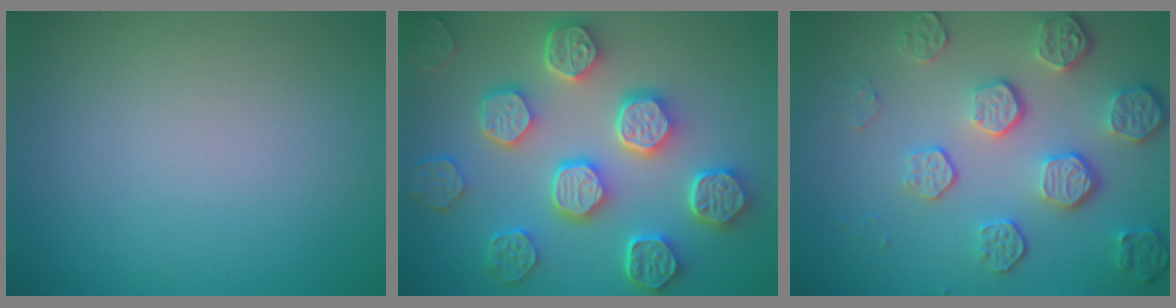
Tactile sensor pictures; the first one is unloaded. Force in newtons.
{"total": 8.2, "press": 6.6, "slide": 4.9}
{"total": 5.7, "press": 4.3, "slide": 3.7}